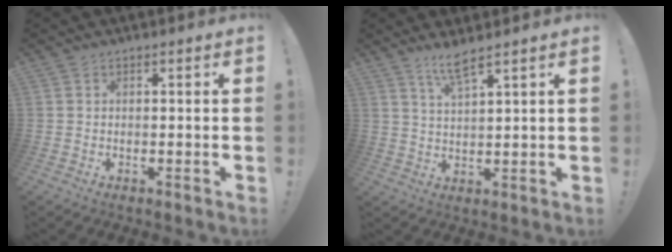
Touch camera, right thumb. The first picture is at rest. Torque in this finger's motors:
{"motor_torque": [0.01, 0.01, 0.44, 0.34, 0.00]}